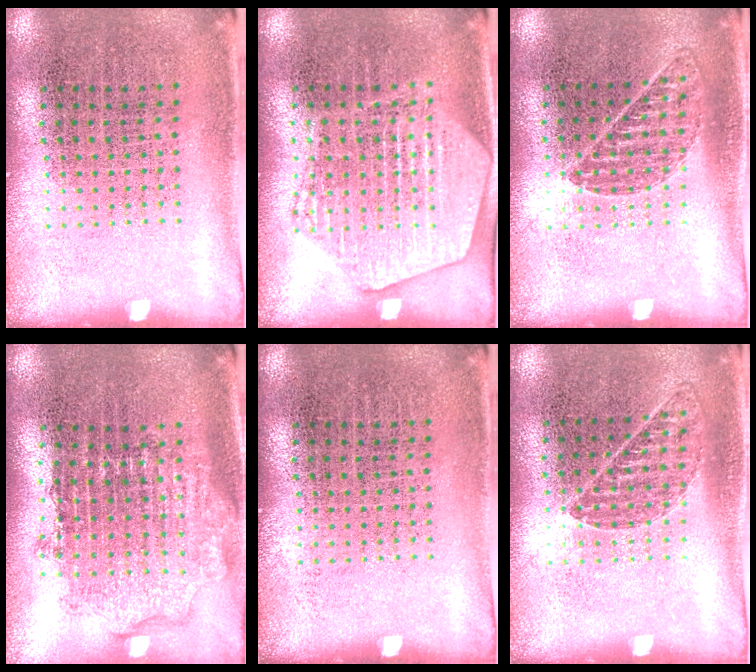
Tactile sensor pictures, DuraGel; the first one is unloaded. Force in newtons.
{"total": 1.6, "press": 1.6, "slide": 0.2}
{"total": 0.8, "press": 0.8, "slide": 0.1}
{"total": 1.8, "press": 1.5, "slide": 1.1}
{"total": 0.0}
{"total": 0.8, "press": 0.8, "slide": 0.2}